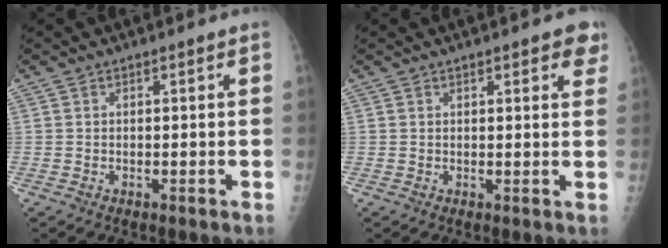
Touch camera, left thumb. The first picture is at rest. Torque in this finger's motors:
{"motor_torque": [-0.29, -0.12, -0.12, -0.11, 0.08]}